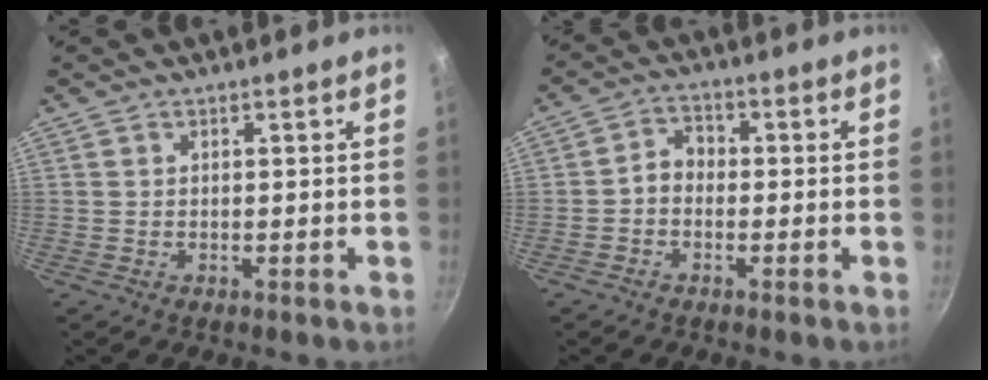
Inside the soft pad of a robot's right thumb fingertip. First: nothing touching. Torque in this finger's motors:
{"motor_torque": [-0.06, -0.13, 0.54, -0.36, -0.01]}